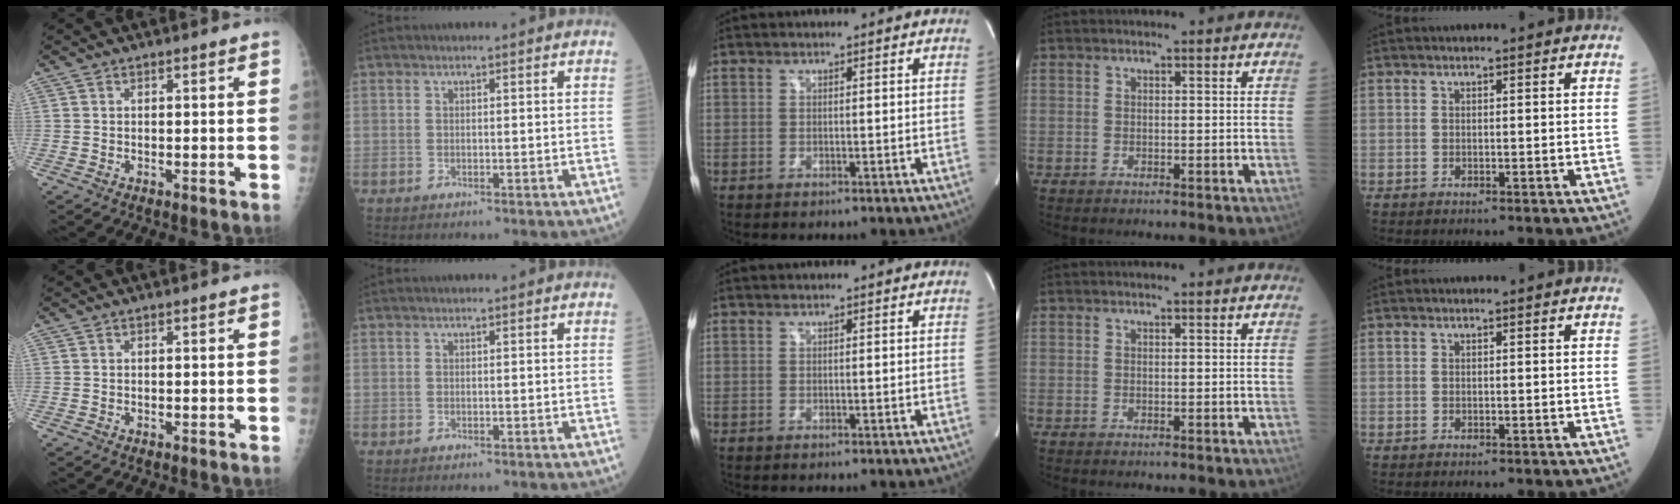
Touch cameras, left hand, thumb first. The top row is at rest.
{}